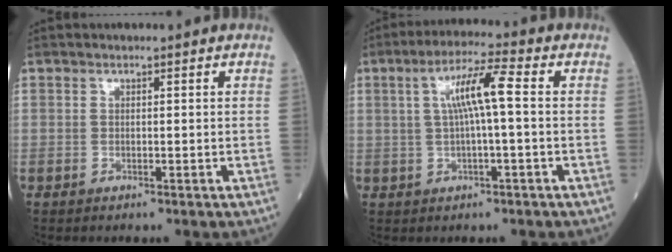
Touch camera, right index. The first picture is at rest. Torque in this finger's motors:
{"motor_torque": [0.70, -0.09, 0.41, 0.12]}